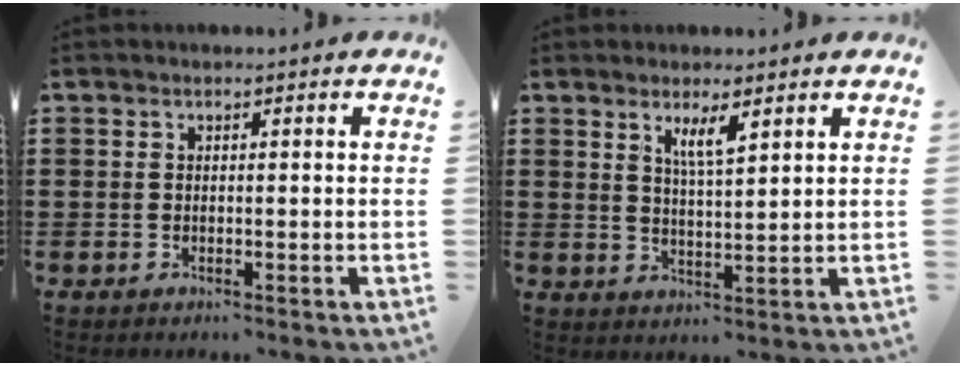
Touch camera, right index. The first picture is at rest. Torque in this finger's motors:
{"motor_torque": [0.03, 0.00, 0.13, 0.10]}